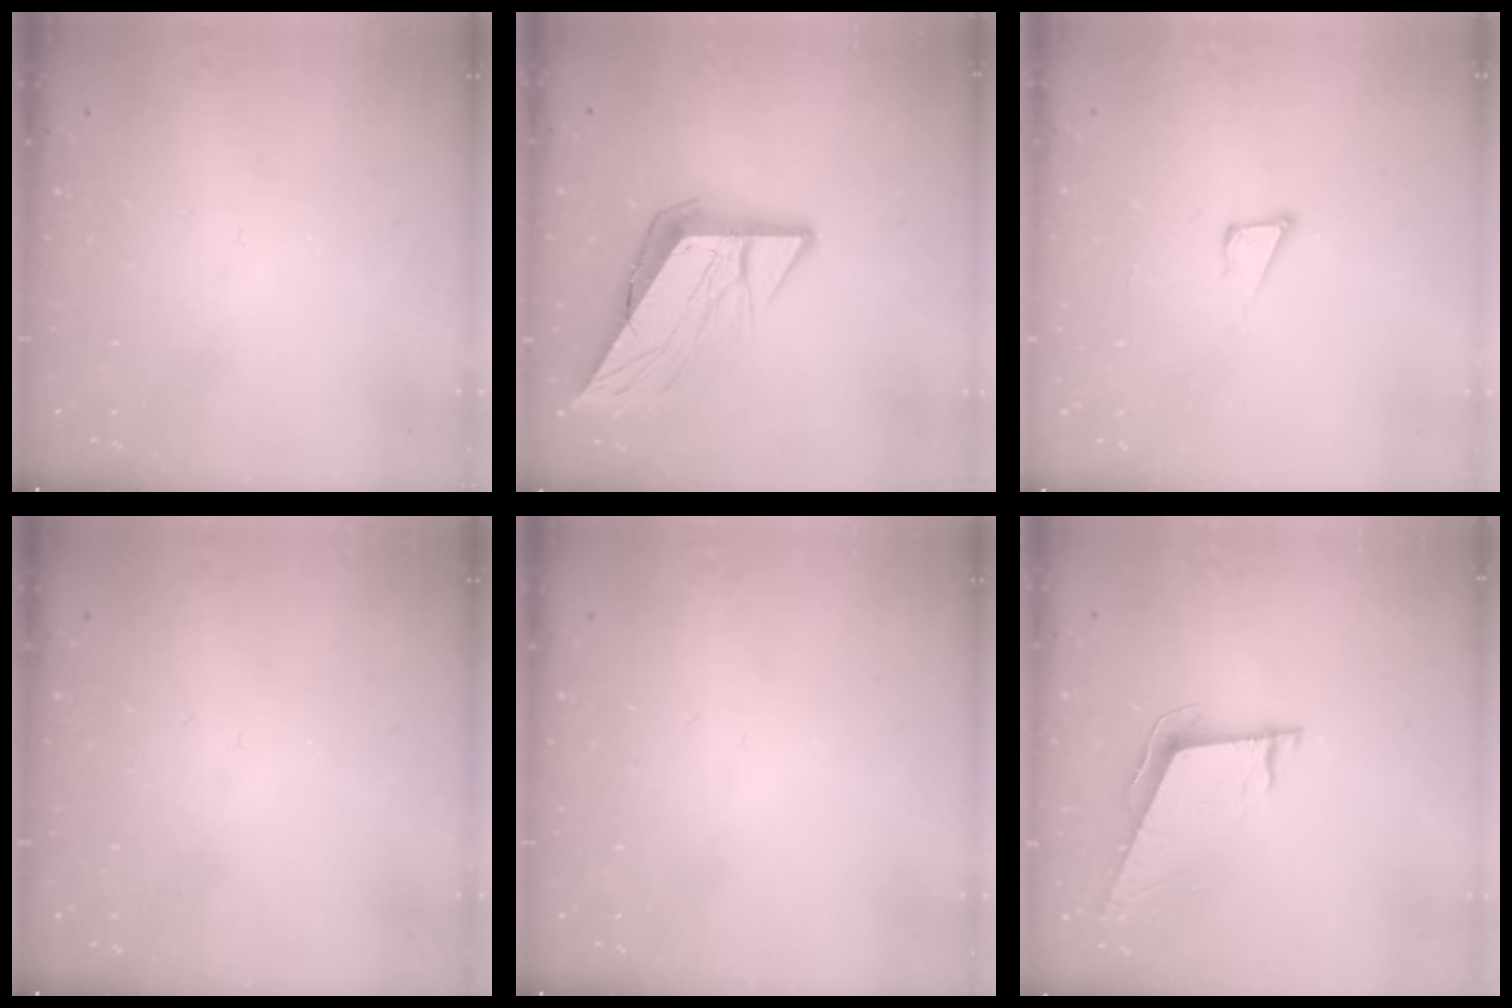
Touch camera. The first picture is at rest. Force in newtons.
{"total": 11.7, "press": 11.6, "slide": 1.4}
{"total": 3.3, "press": 3.2, "slide": 0.8}
{"total": 0.0}
{"total": 0.0}
{"total": 8.4, "press": 7.9, "slide": 2.9}